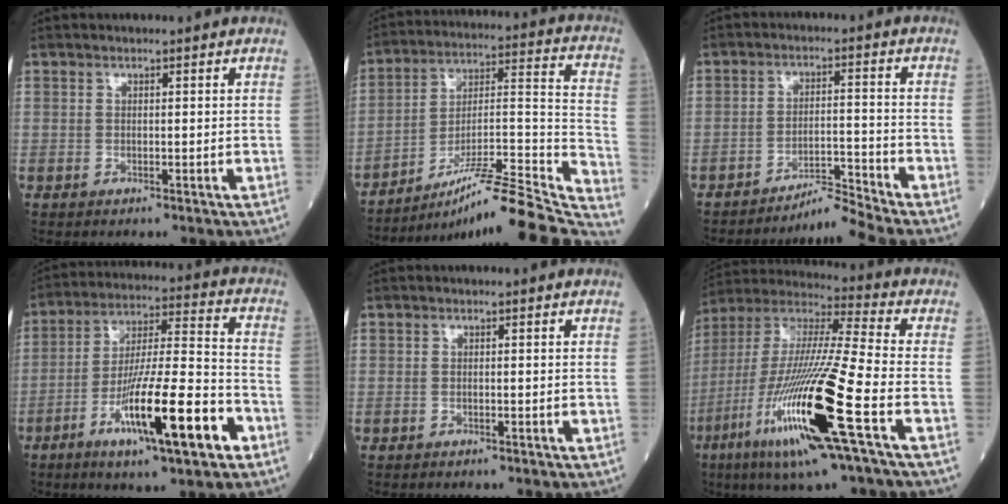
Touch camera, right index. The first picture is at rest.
{"total": 26.4, "force": [-22.7, -0.1, 13.5], "torque": [-0.137, 0.001, -0.341]}
{"total": 5.4, "force": [-4.9, -2.2, 0.1], "torque": [-0.003, -0.003, -0.084]}
{"total": 17.1, "force": [-7.7, 1.6, 15.2], "torque": [-0.268, -0.012, -0.126]}
{"total": 0.0}
{"total": 22.5, "force": [-8.6, 0.8, 20.8], "torque": [-0.435, -0.039, -0.165]}